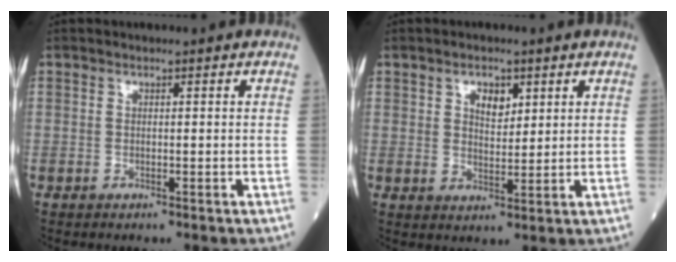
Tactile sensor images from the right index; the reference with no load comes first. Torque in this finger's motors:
{"motor_torque": [0.04, 0.05, 0.03, 0.05]}